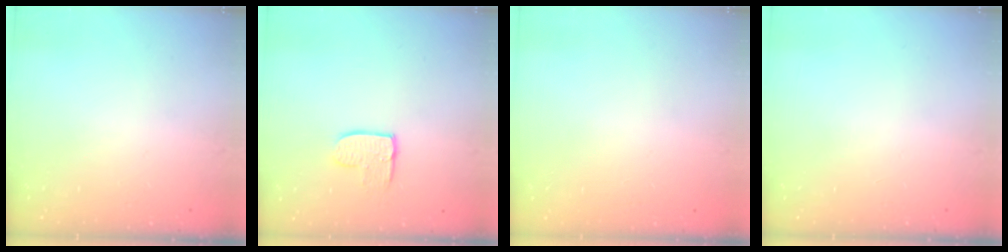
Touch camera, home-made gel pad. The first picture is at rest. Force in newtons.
{"total": 7.0, "press": 7.0, "slide": 0.4}
{"total": 0.0}
{"total": 0.0}